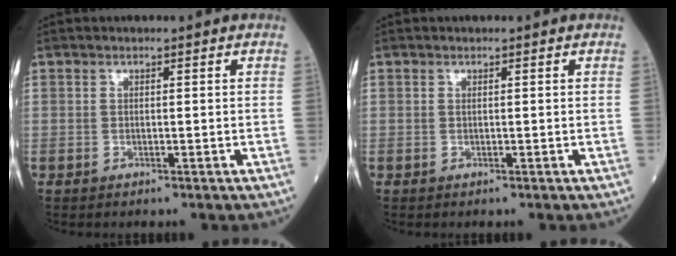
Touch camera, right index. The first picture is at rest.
{"total": 0.0}